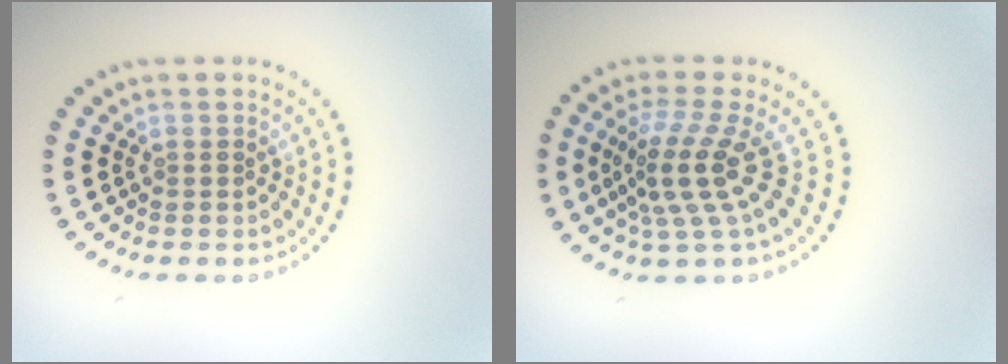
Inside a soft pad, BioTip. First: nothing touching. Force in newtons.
{"total": 4.2, "press": 2.8, "slide": 3.1}